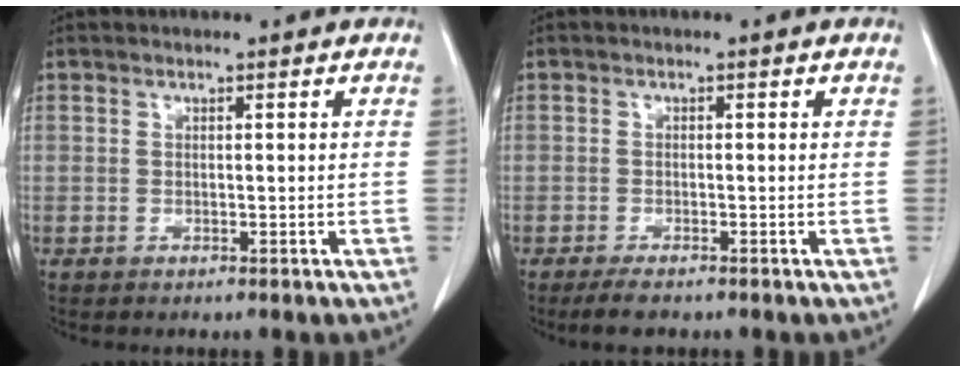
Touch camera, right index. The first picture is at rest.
{"total": 2.3, "force": [-1.7, 0.9, 1.2], "torque": [-0.028, -0.004, -0.027]}